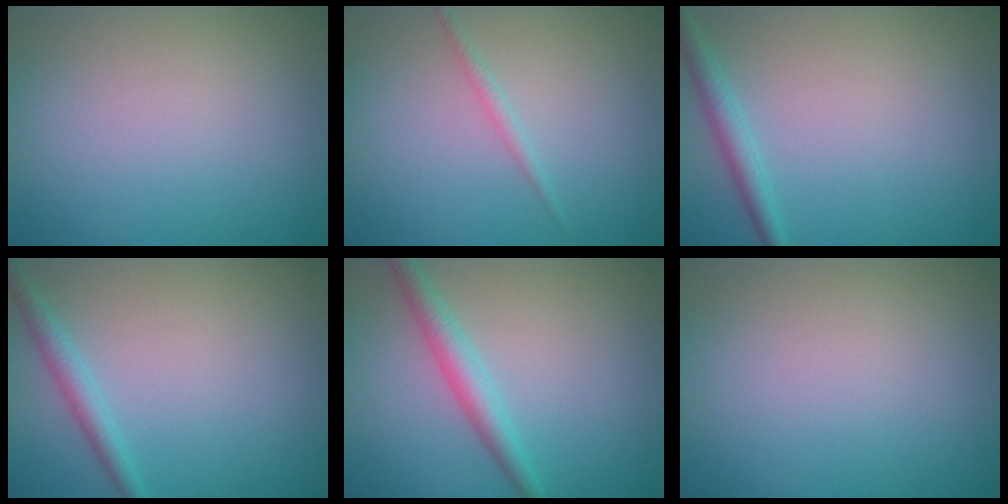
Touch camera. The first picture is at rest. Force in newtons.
{"total": 0.9, "press": 0.9, "slide": 0.1}
{"total": 2.0, "press": 2.0, "slide": 0.1}
{"total": 1.9, "press": 1.9, "slide": 0.1}
{"total": 2.7, "press": 2.7, "slide": 0.1}
{"total": 0.0}